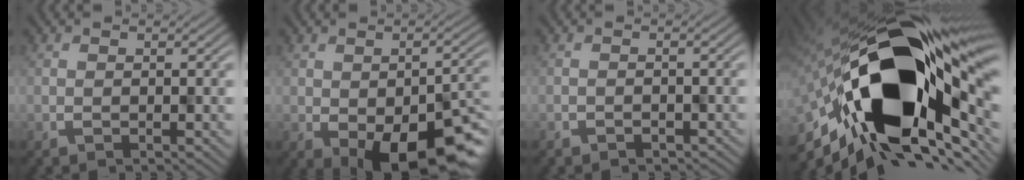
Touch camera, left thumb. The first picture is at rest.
{"total": 12.3, "force": [-5.0, 6.2, 9.4], "torque": [-0.117, -0.029, -0.063]}
{"total": 1.2, "force": [-1.0, 0.3, -0.6], "torque": [0.005, -0.005, -0.009]}
{"total": 21.2, "force": [-2.3, 11.1, 17.9], "torque": [-0.369, -0.067, -0.030]}